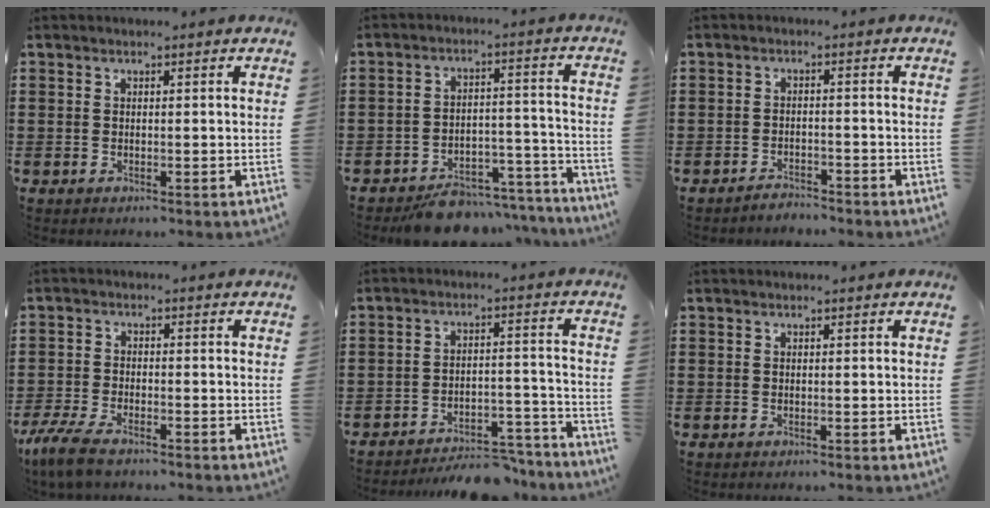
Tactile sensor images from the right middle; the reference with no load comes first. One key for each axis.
{"total": 6.4, "fx": -5.9, "fy": 1.8, "fz": 1.5, "tx": -0.015, "ty": 0.025, "tz": -0.112}
{"total": 2.3, "fx": -2.3, "fy": 0.2, "fz": -0.2, "tx": -0.004, "ty": 0.002, "tz": -0.051}
{"total": 4.9, "fx": -3.8, "fy": 1.2, "fz": 2.8, "tx": -0.080, "ty": -0.009, "tz": -0.082}
{"total": 6.2, "fx": -5.8, "fy": 1.2, "fz": 1.8, "tx": -0.021, "ty": 0.017, "tz": -0.111}
{"total": 0.0}